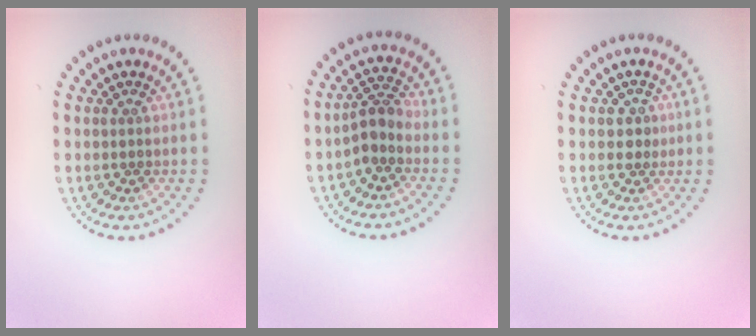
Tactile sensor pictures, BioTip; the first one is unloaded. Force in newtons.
{"total": 2.5, "press": 1.9, "slide": 1.6}
{"total": 1.2, "press": 1.2, "slide": 0.4}